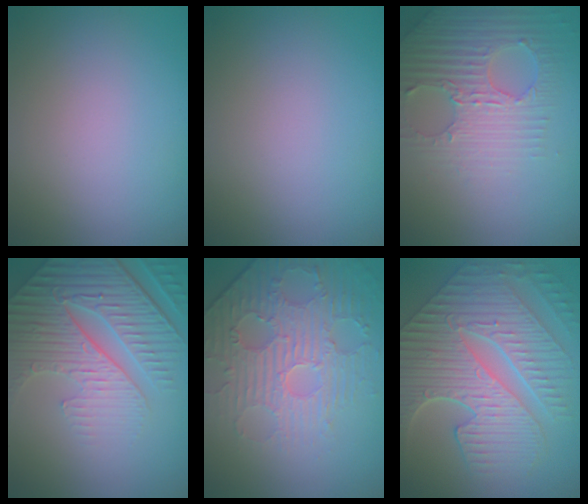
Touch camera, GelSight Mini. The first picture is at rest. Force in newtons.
{"total": 0.0}
{"total": 3.5, "press": 3.5, "slide": 0.6}
{"total": 7.4, "press": 5.6, "slide": 4.9}
{"total": 4.4, "press": 4.0, "slide": 1.7}
{"total": 10.0, "press": 7.1, "slide": 7.1}